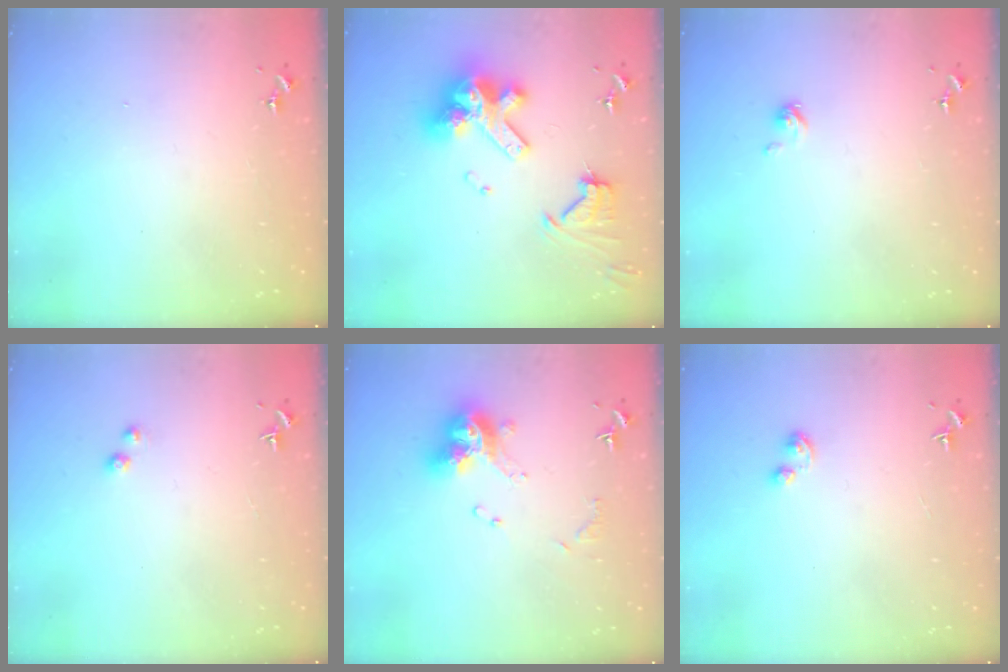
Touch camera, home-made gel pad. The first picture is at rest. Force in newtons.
{"total": 18.5, "press": 18.4, "slide": 2.2}
{"total": 2.4, "press": 2.4, "slide": 0.3}
{"total": 1.0, "press": 1.0, "slide": 0.1}
{"total": 12.9, "press": 12.8, "slide": 1.4}
{"total": 2.8, "press": 2.7, "slide": 0.4}